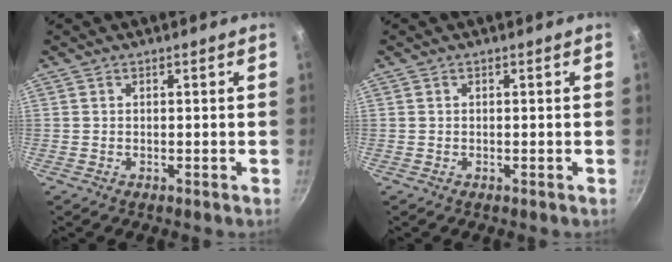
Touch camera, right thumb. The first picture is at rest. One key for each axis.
{"total": 0.0}